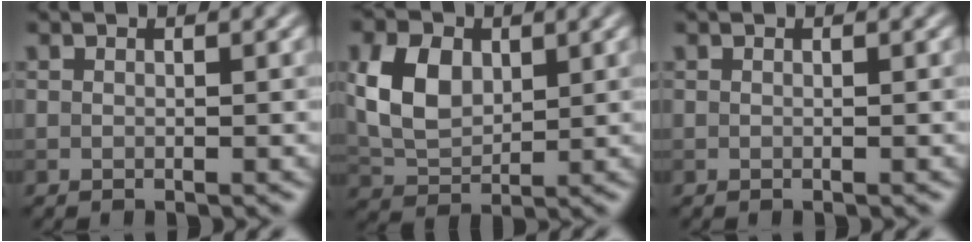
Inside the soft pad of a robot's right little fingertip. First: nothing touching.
{"total": 5.6, "force": [1.4, 3.8, 3.9], "torque": [-0.085, 0.005, 0.025]}
{"total": 0.0}